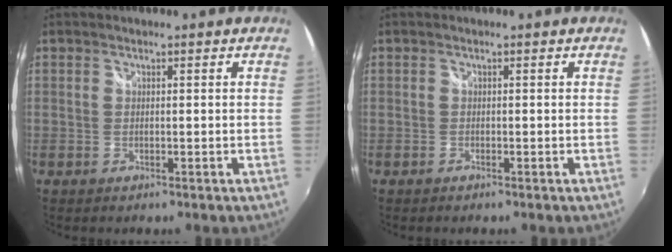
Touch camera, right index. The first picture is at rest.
{"total": 0.5, "force": [-0.5, 0.1, -0.1], "torque": [0.000, -0.003, -0.013]}